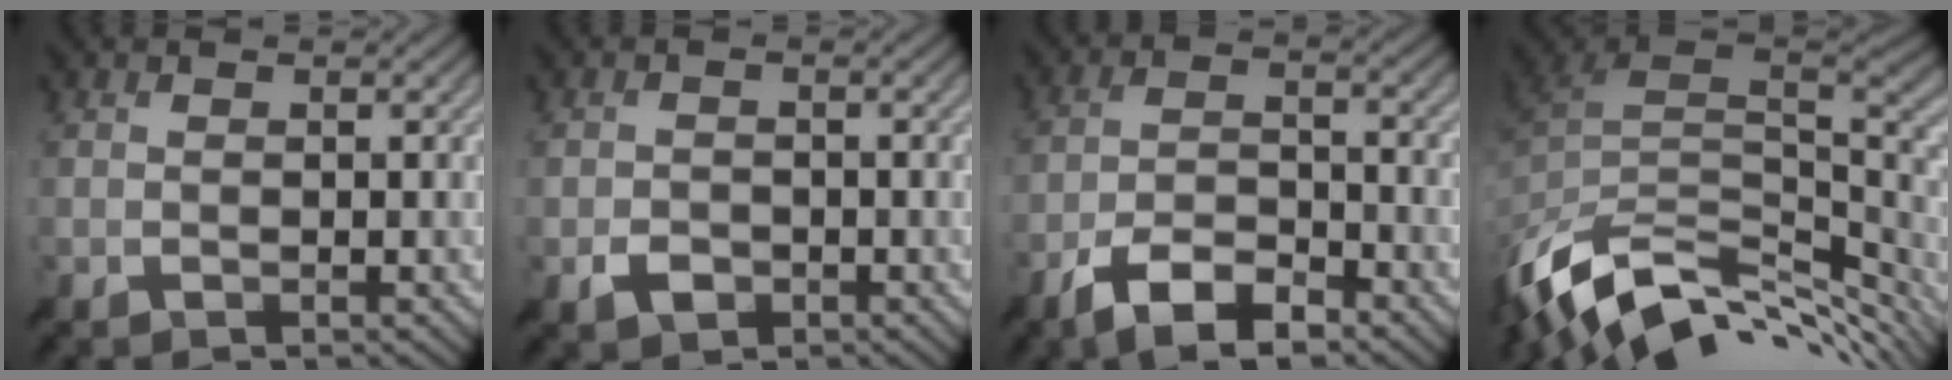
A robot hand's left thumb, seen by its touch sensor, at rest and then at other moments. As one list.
[{"total": 2.0, "force": [-1.0, 1.5, 0.8], "torque": [-0.018, -0.004, -0.017]}, {"total": 7.9, "force": [-5.6, 2.8, 4.9], "torque": [-0.095, -0.004, -0.106]}, {"total": 13.8, "force": [-6.6, 7.7, 9.4], "torque": [-0.229, -0.018, -0.111]}]